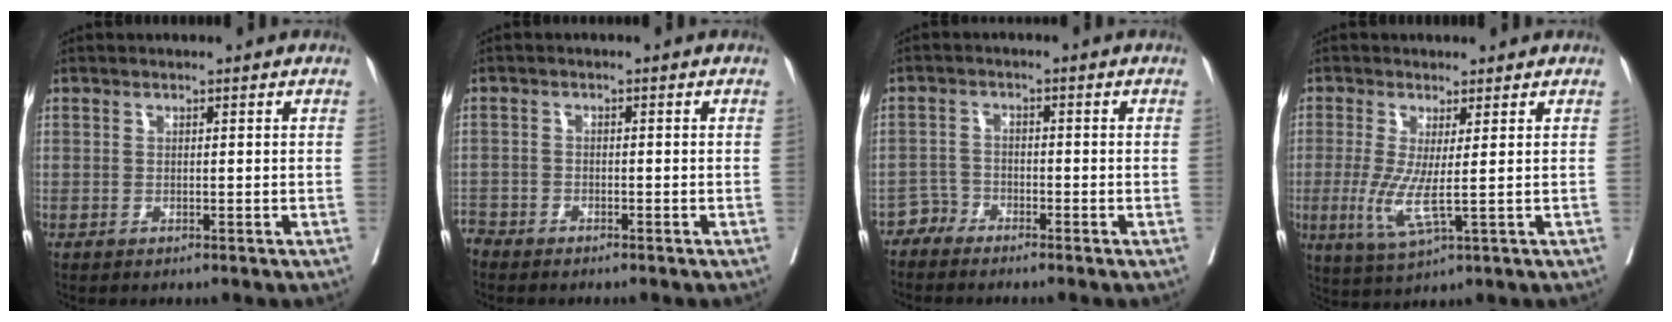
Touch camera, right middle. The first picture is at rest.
{"total": 2.5, "force": [-2.3, 0.9, -0.5], "torque": [0.007, 0.000, -0.048]}
{"total": 2.1, "force": [-1.9, 0.6, -0.8], "torque": [0.022, -0.001, -0.038]}
{"total": 5.9, "force": [-0.5, 0.5, 5.9], "torque": [-0.127, -0.020, -0.007]}